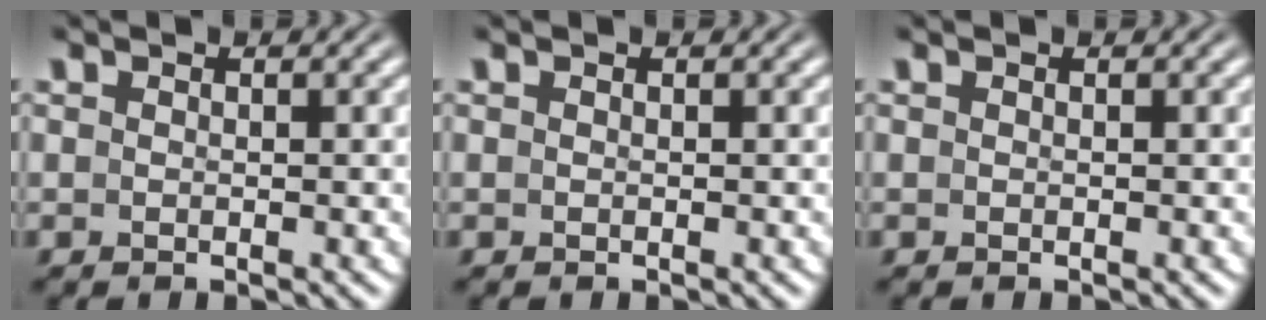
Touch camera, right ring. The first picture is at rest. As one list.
[{"total": 0.0}, {"total": 1.2, "force": [-0.3, -1.1, -0.4], "torque": [0.015, -0.011, 0.005]}]